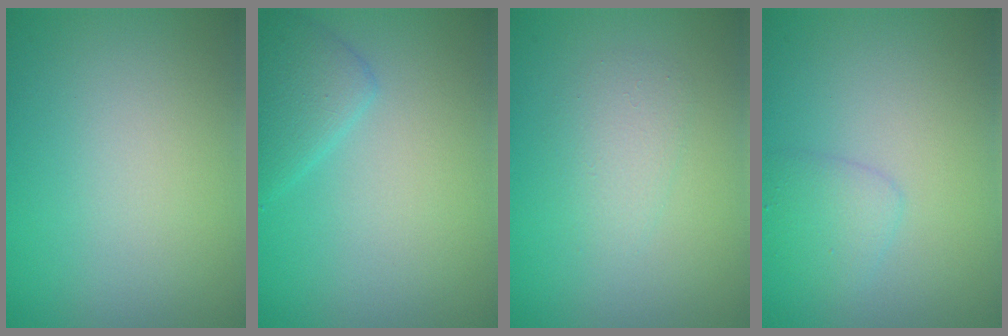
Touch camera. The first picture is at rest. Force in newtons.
{"total": 2.6, "press": 2.6, "slide": 0.2}
{"total": 1.8, "press": 1.8, "slide": 0.1}
{"total": 1.7, "press": 1.7, "slide": 0.2}